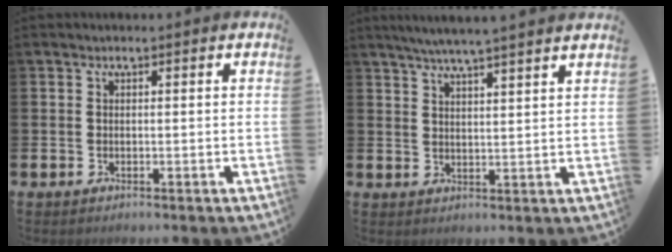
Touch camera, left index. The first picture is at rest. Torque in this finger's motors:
{"motor_torque": [0.07, -0.36, 0.66, 0.21]}